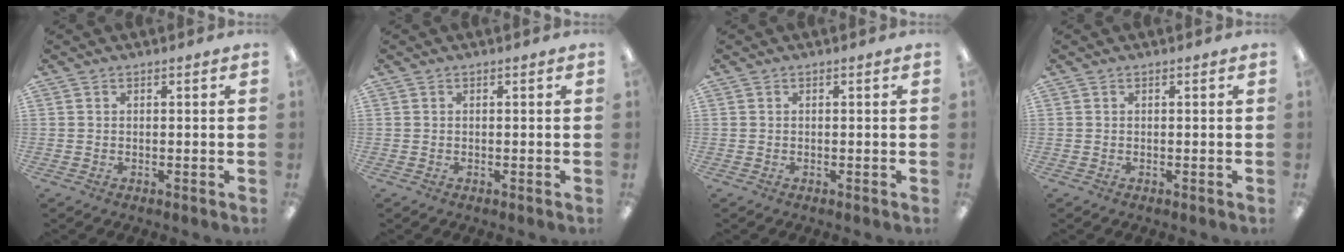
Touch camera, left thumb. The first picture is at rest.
{"total": 0.0}
{"total": 0.0}
{"total": 0.0}